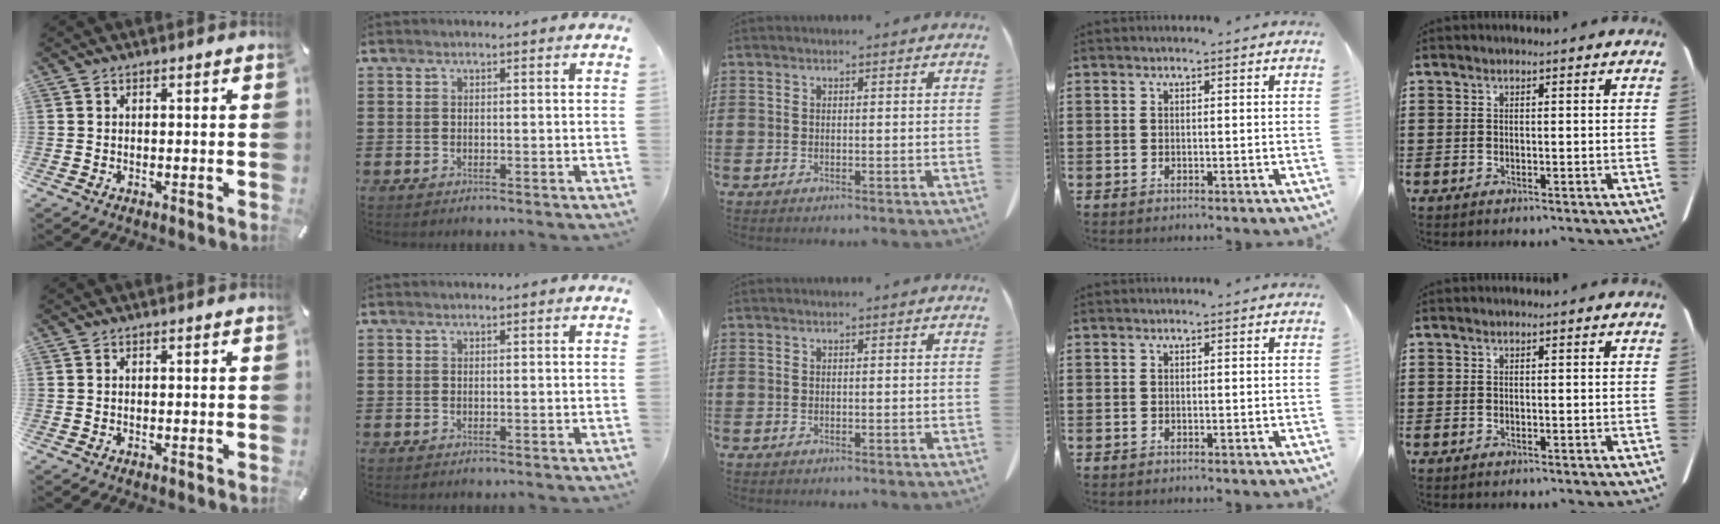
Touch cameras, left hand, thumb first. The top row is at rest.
{}